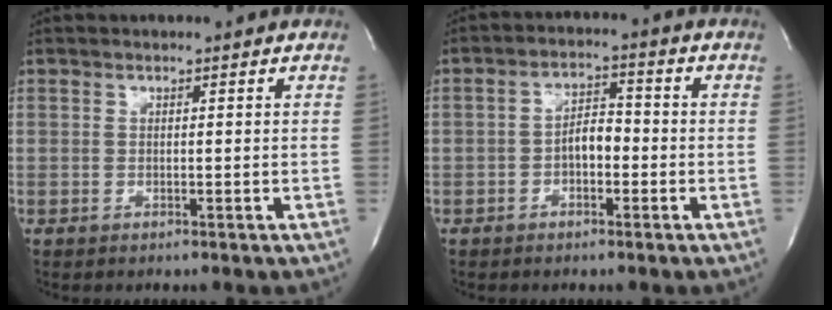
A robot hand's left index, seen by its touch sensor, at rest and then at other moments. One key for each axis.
{"total": 4.5, "fx": -1.2, "fy": 2.2, "fz": 3.8, "tx": -0.063, "ty": 0.015, "tz": -0.021}